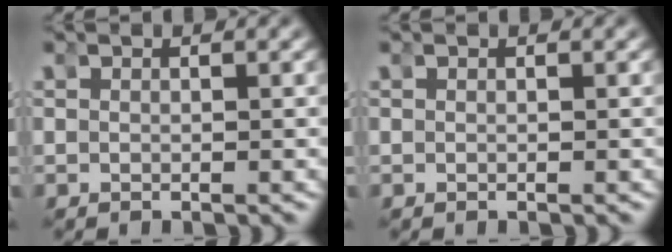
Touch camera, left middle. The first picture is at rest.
{"total": 0.0}